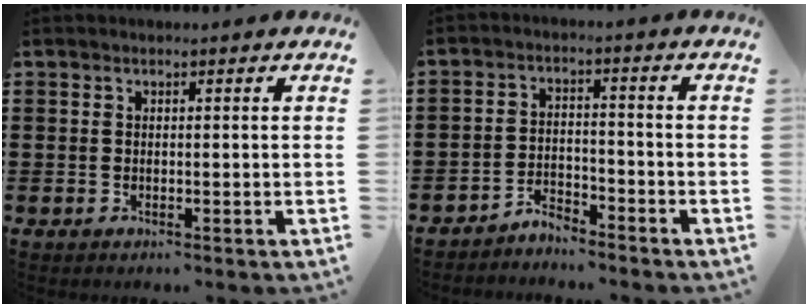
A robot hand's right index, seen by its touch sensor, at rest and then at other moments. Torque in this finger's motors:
{"motor_torque": [0.52, -0.07, 0.01, -0.04]}